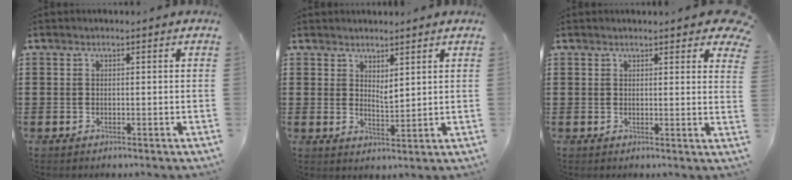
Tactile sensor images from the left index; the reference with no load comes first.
{"total": 2.7, "force": [2.4, 0.8, 1.1], "torque": [-0.017, -0.004, 0.042]}
{"total": 2.9, "force": [2.5, 1.0, 0.9], "torque": [-0.011, -0.007, 0.045]}